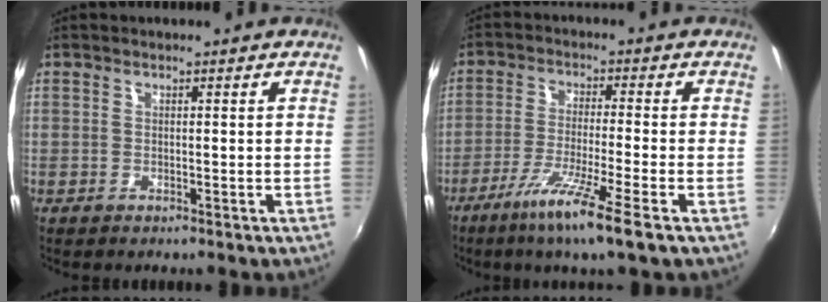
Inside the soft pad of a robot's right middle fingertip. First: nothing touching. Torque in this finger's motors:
{"motor_torque": [1.24, -0.90, 0.56, 0.17]}